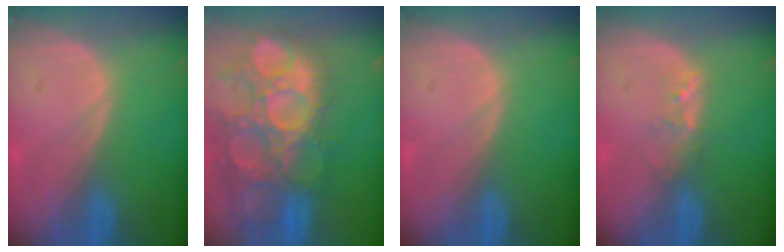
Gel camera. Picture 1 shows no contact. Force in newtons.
{"total": 14.5, "press": 12.8, "slide": 6.9}
{"total": 0.0}
{"total": 2.0, "press": 1.9, "slide": 0.4}